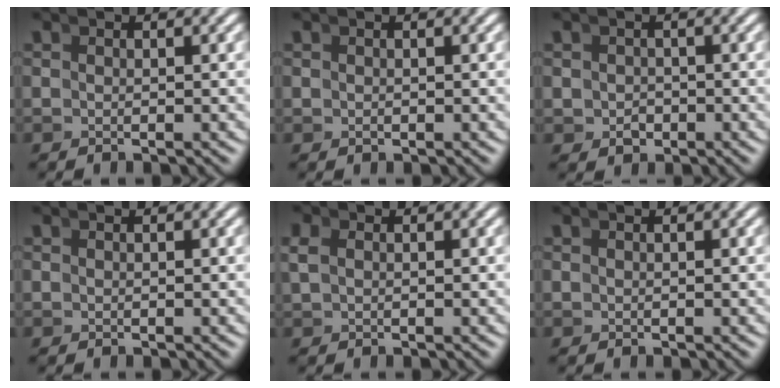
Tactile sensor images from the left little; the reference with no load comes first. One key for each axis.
{"total": 0.0}
{"total": 1.4, "fx": -0.3, "fy": 1.3, "fz": 0.5, "tx": 0.000, "ty": -0.006, "tz": -0.001}
{"total": 0.0}
{"total": 0.7, "fx": 0.4, "fy": 0.3, "fz": 0.6, "tx": -0.015, "ty": 0.003, "tz": 0.011}
{"total": 0.0}